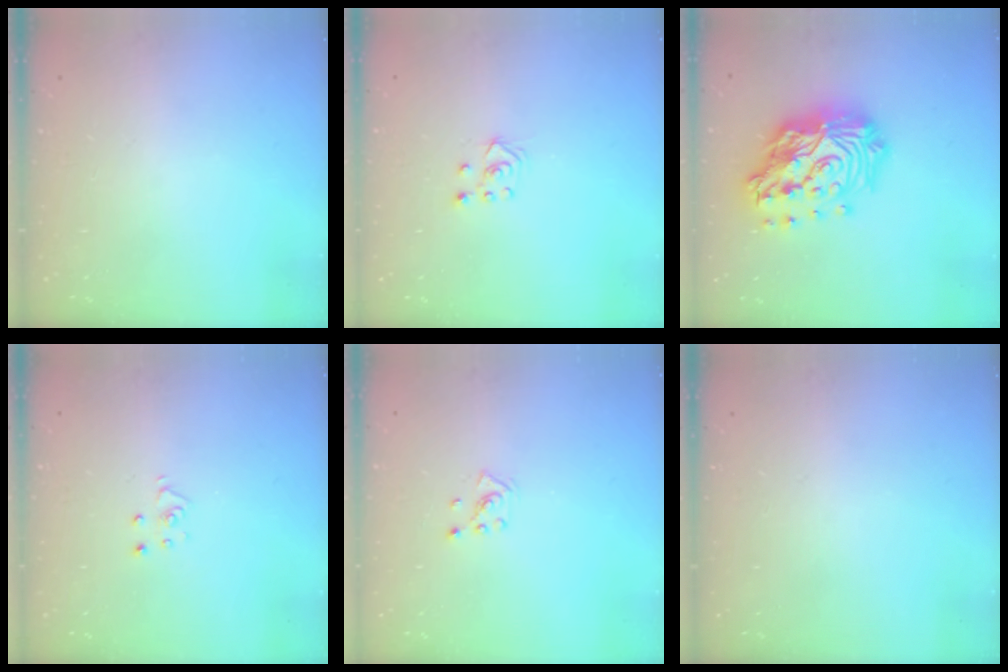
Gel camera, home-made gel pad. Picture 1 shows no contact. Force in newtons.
{"total": 3.4, "press": 3.4, "slide": 0.3}
{"total": 23.4, "press": 23.3, "slide": 2.1}
{"total": 3.6, "press": 3.6, "slide": 0.2}
{"total": 2.2, "press": 2.2, "slide": 0.3}
{"total": 0.0}